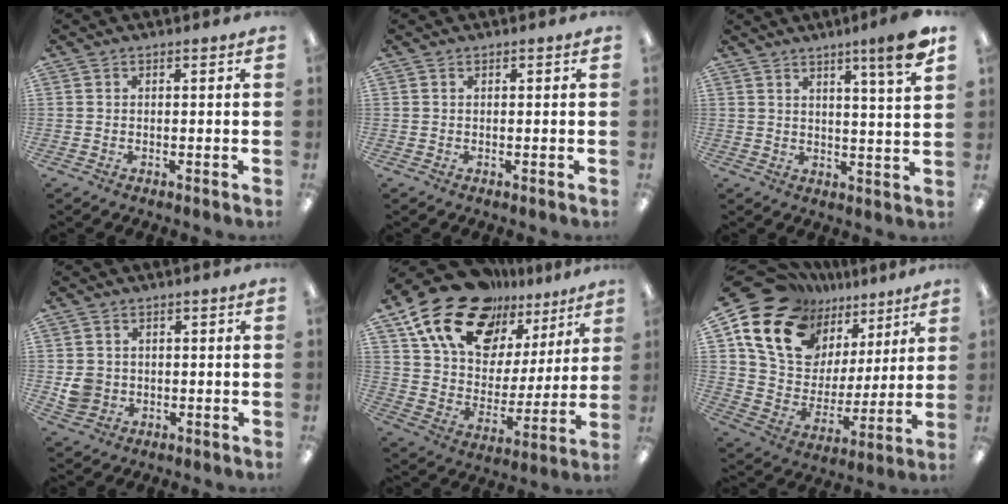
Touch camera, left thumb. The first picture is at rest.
{"total": 0.0}
{"total": 9.0, "force": [5.9, 0.2, 6.8], "torque": [-0.095, -0.035, 0.089]}
{"total": 4.5, "force": [0.2, 4.3, 1.3], "torque": [-0.013, 0.005, 0.005]}
{"total": 20.4, "force": [14.7, 11.1, 8.9], "torque": [-0.175, -0.087, 0.268]}
{"total": 19.6, "force": [12.5, 12.7, 8.1], "torque": [-0.162, -0.071, 0.238]}